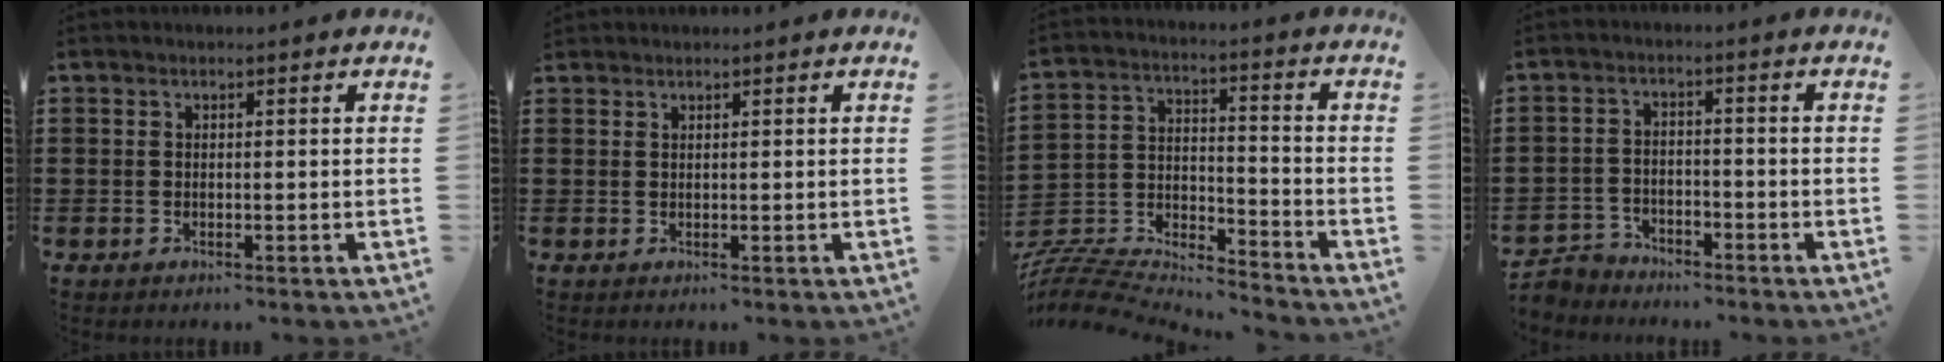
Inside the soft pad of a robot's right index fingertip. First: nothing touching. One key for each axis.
{"total": 0.5, "fx": 0.4, "fy": 0.1, "fz": -0.2, "tx": 0.004, "ty": 0.001, "tz": 0.009}
{"total": 7.7, "fx": -7.6, "fy": 1.2, "fz": 1.1, "tx": -0.033, "ty": -0.003, "tz": -0.157}
{"total": 3.2, "fx": -3.0, "fy": 1.0, "fz": -0.1, "tx": -0.013, "ty": 0.003, "tz": -0.067}